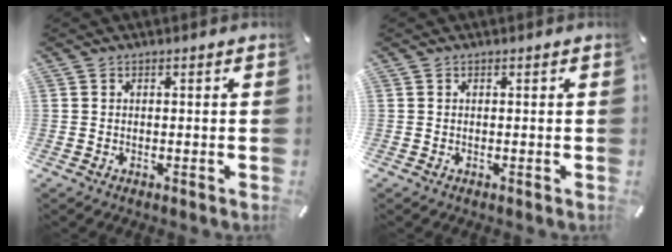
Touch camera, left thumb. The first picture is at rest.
{"total": 0.0}